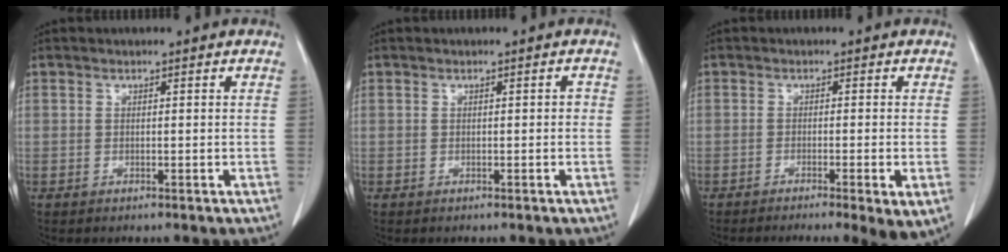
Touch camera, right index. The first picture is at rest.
{"total": 0.6, "force": [-0.1, 0.2, 0.6], "torque": [-0.006, 0.002, -0.001]}
{"total": 7.2, "force": [-4.1, 0.6, 5.8], "torque": [-0.071, -0.015, -0.060]}